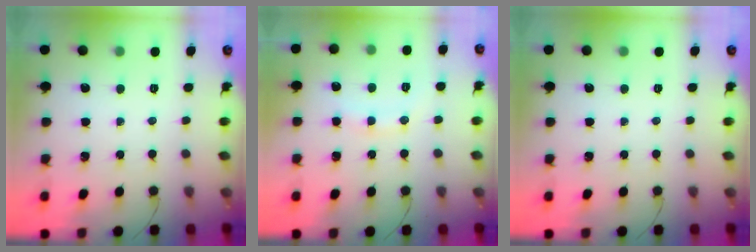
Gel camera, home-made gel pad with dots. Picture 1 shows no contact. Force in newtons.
{"total": 8.8, "press": 8.7, "slide": 0.9}
{"total": 0.0}